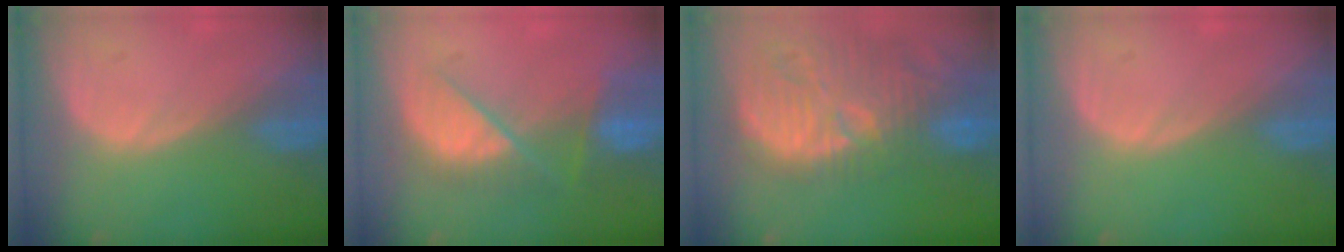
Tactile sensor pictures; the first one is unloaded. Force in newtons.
{"total": 8.0, "press": 7.6, "slide": 2.4}
{"total": 13.6, "press": 12.6, "slide": 5.2}
{"total": 0.0}